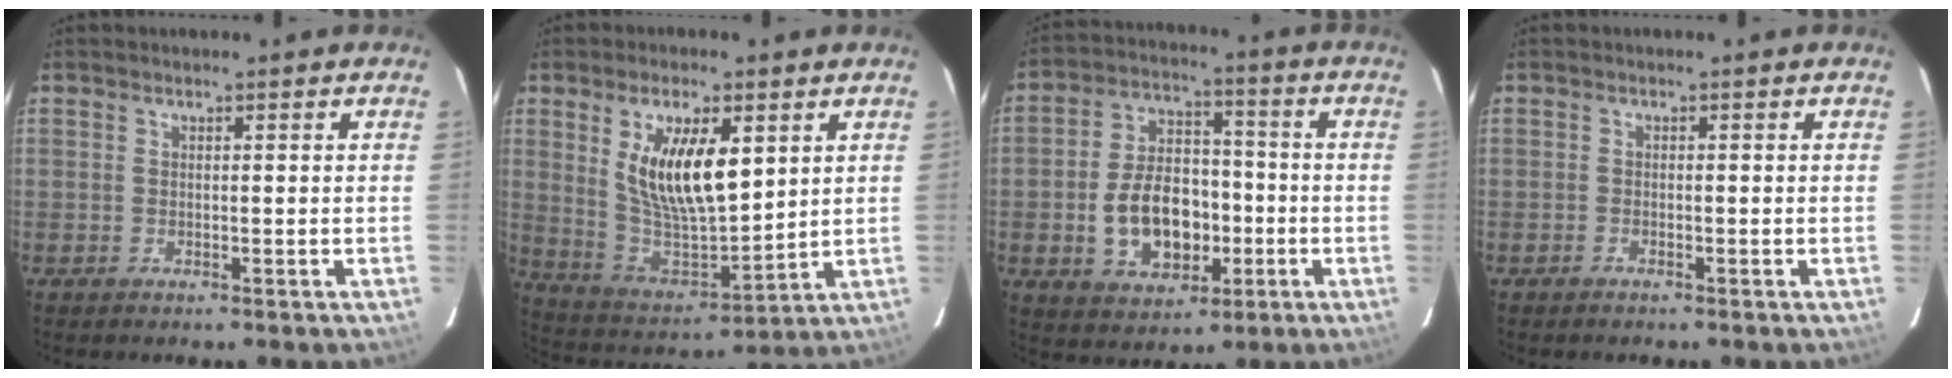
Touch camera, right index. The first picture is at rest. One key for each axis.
{"total": 15.3, "fx": 4.9, "fy": 6.2, "fz": 13.1, "tx": -0.244, "ty": -0.006, "tz": 0.106}
{"total": 13.5, "fx": -3.3, "fy": 8.8, "fz": 9.6, "tx": -0.196, "ty": 0.020, "tz": -0.041}
{"total": 0.6, "fx": -0.6, "fy": 0.2, "fz": 0.1, "tx": -0.005, "ty": 0.000, "tz": -0.014}